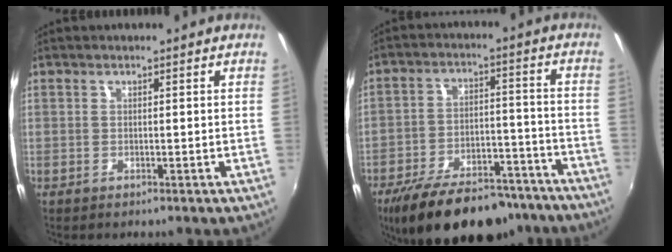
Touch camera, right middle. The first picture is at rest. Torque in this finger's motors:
{"motor_torque": [0.95, -1.18, 0.23, 0.08]}